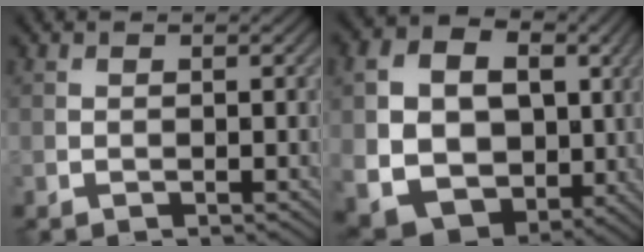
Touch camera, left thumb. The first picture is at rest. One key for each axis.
{"total": 13.8, "fx": 0.3, "fy": 10.8, "fz": 8.7, "tx": -0.195, "ty": -0.018, "tz": 0.018}